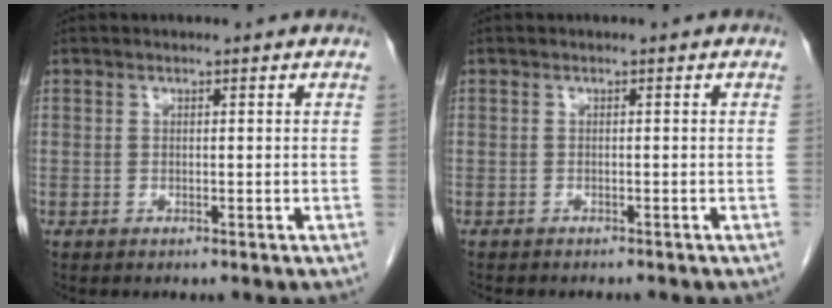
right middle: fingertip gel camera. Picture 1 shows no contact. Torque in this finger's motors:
{"motor_torque": [0.21, -0.21, 0.03, 0.03]}